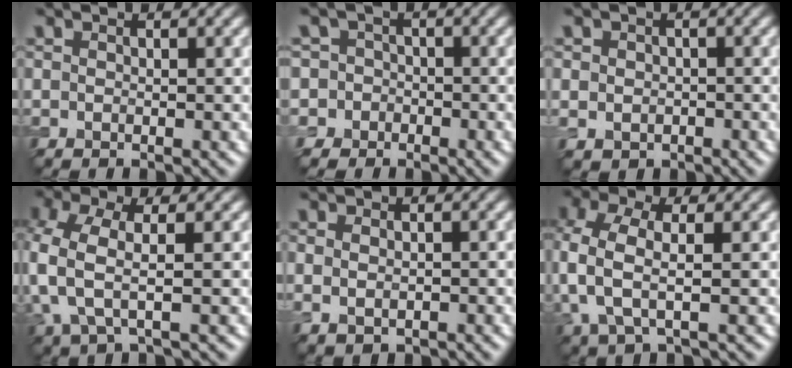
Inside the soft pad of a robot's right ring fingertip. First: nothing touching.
{"total": 5.0, "force": [-1.3, 4.8, 0.3], "torque": [0.013, 0.013, -0.056]}
{"total": 1.9, "force": [-0.2, 1.7, 0.7], "torque": [-0.006, -0.006, -0.003]}
{"total": 5.6, "force": [-0.6, 2.6, 4.9], "torque": [-0.130, -0.003, -0.017]}
{"total": 1.6, "force": [0.0, 1.0, 1.2], "torque": [-0.023, -0.004, 0.006]}
{"total": 5.8, "force": [-0.1, 3.0, 5.0], "torque": [-0.124, 0.002, -0.007]}